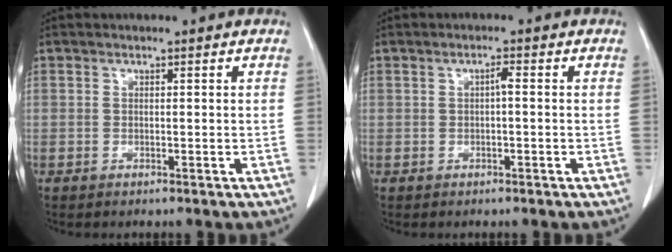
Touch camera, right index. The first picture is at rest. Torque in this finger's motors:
{"motor_torque": [0.17, -0.11, -0.01, 0.02]}